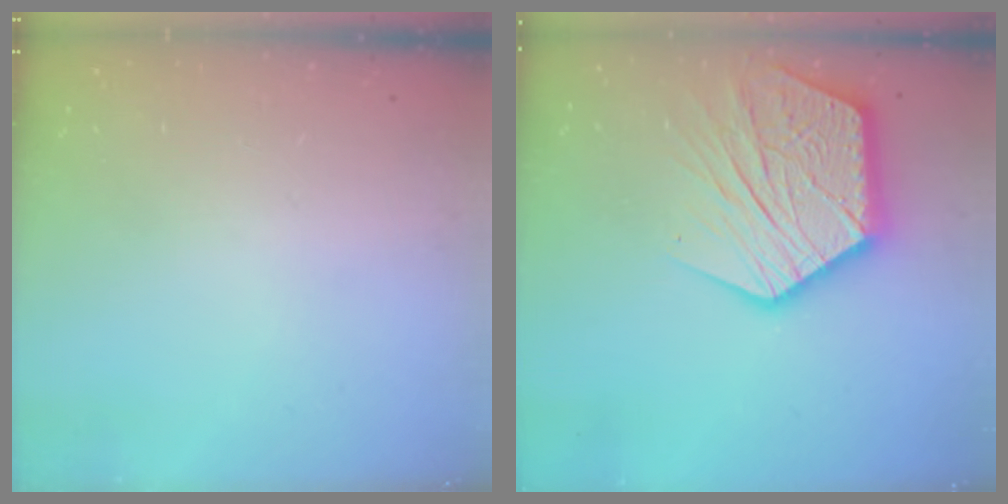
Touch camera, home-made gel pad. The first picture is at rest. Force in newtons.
{"total": 20.8, "press": 20.7, "slide": 1.6}